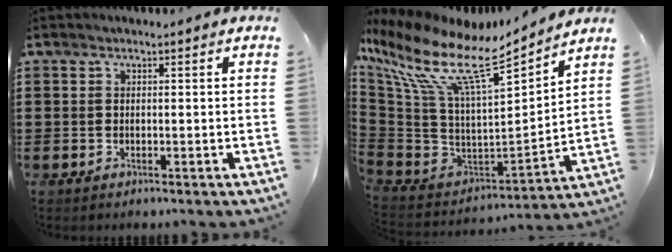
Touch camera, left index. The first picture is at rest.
{"total": 13.4, "force": [8.4, 3.6, 9.8], "torque": [-0.227, -0.060, 0.136]}